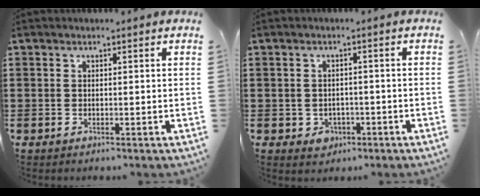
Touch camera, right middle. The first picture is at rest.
{"total": 1.6, "force": [-0.9, 1.3, 0.5], "torque": [-0.017, -0.002, -0.021]}